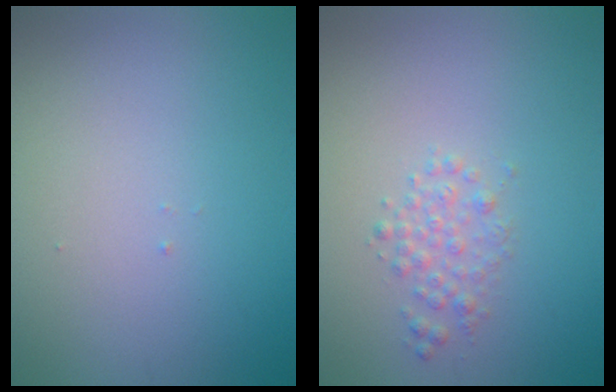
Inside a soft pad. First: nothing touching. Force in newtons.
{"total": 1.6, "press": 1.6, "slide": 0.1}